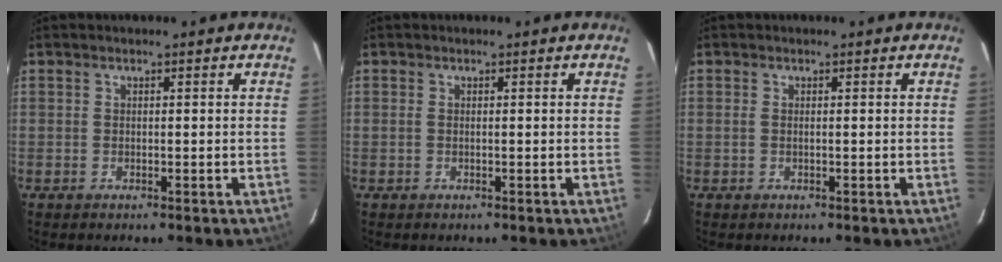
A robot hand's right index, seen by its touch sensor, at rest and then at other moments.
{"total": 0.5, "force": [0.0, 0.0, 0.5], "torque": [-0.012, 0.001, -0.002]}
{"total": 0.8, "force": [0.0, 0.0, 0.8], "torque": [-0.017, 0.000, -0.002]}